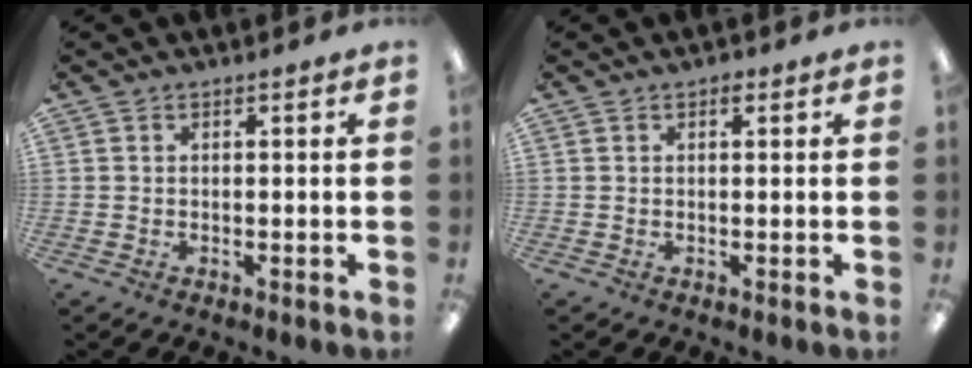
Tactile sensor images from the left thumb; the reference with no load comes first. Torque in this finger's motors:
{"motor_torque": [0.14, -0.01, -0.02, -0.01, 0.00]}